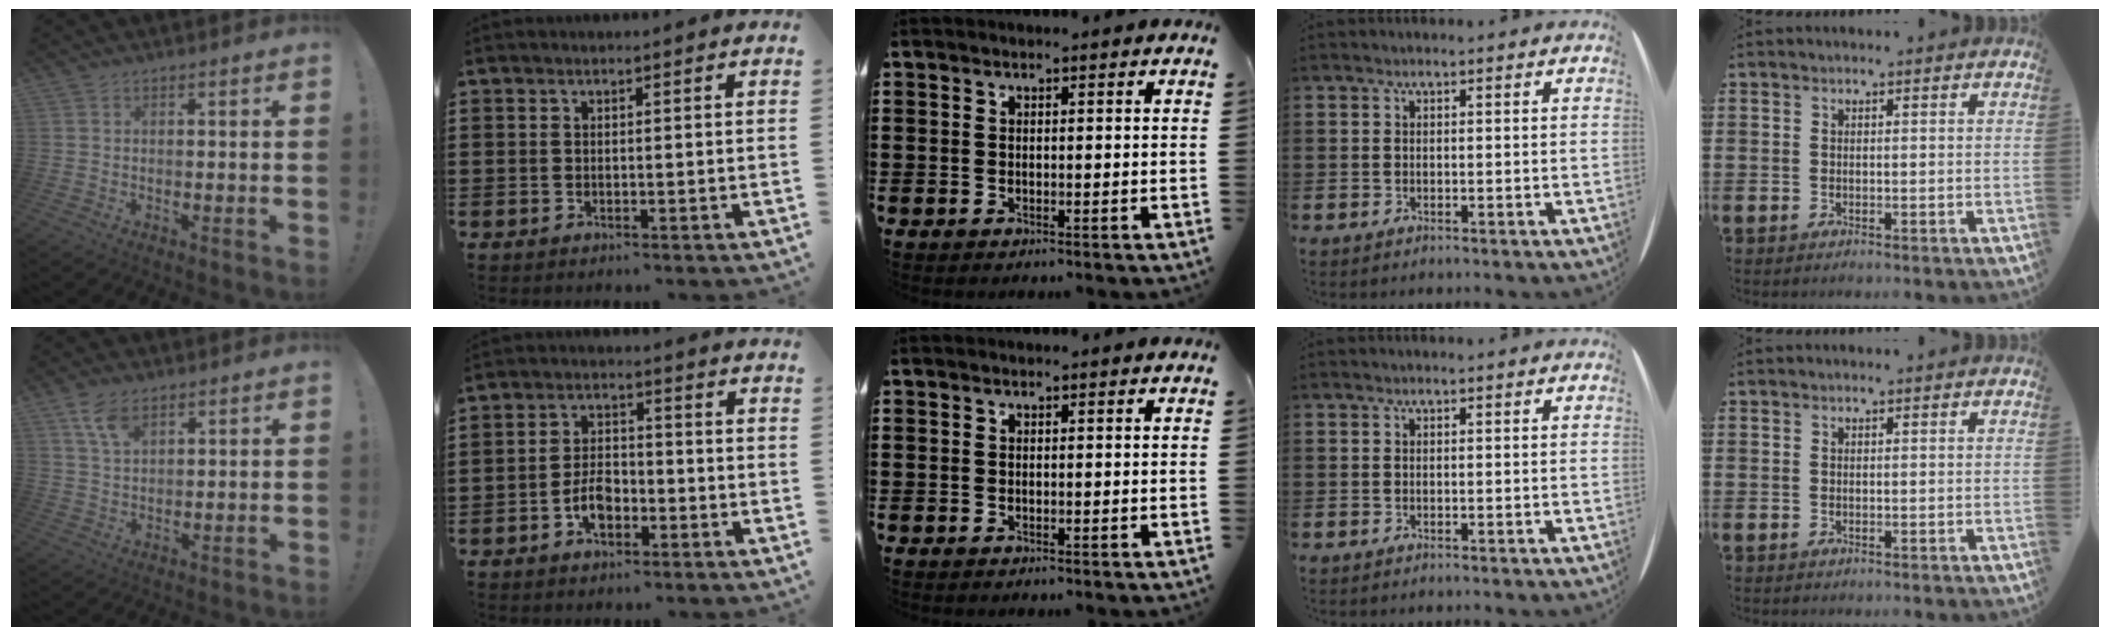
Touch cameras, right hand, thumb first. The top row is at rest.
{"thumb": {"total": 6.5, "force": [4.1, 3.2, 3.9], "torque": [-0.063, -0.020, 0.075]}, "index": {"total": 5.0, "force": [-2.2, 2.7, 3.5], "torque": [-0.074, 0.004, -0.044]}}